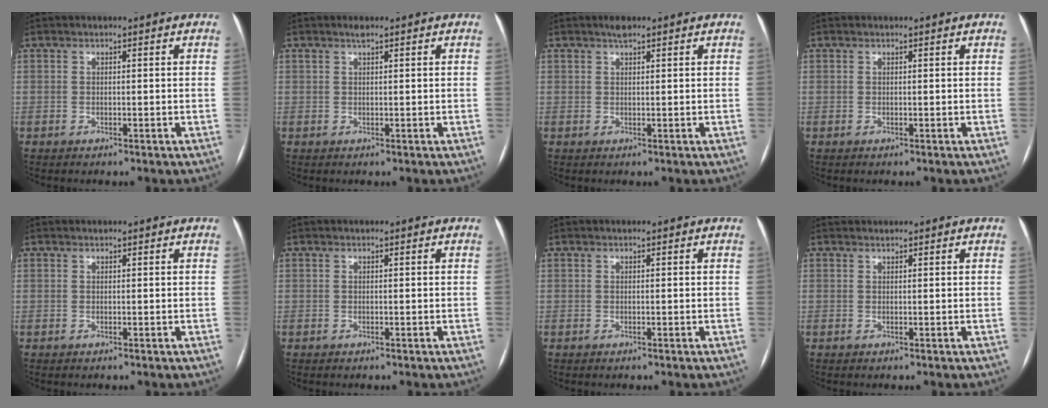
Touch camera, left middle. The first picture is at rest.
{"total": 0.9, "force": [0.7, 0.0, 0.6], "torque": [-0.012, 0.005, 0.014]}
{"total": 1.5, "force": [1.1, 0.3, 0.9], "torque": [-0.018, 0.006, 0.021]}
{"total": 0.0}
{"total": 0.0}
{"total": 0.0}
{"total": 0.0}
{"total": 0.7, "force": [0.7, 0.1, 0.0], "torque": [-0.006, 0.013, 0.016]}